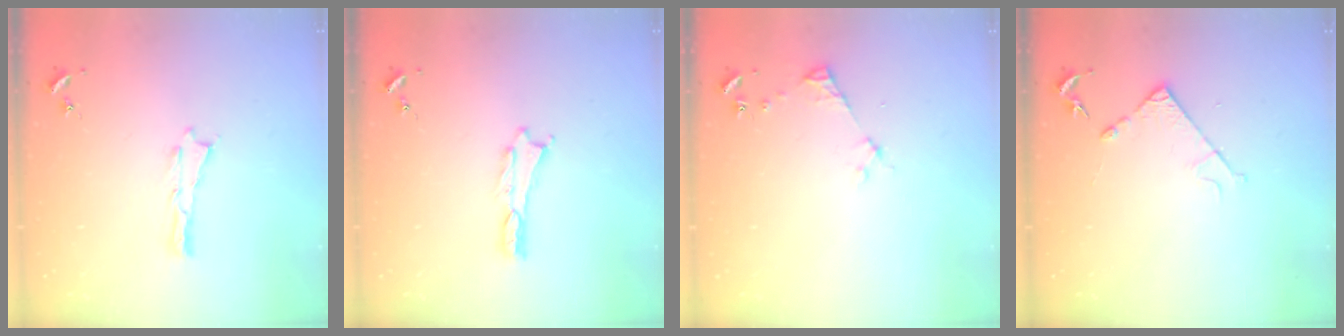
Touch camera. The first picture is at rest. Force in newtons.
{"total": 0.0}
{"total": 3.2, "press": 3.2, "slide": 0.4}
{"total": 4.2, "press": 4.2, "slide": 0.5}